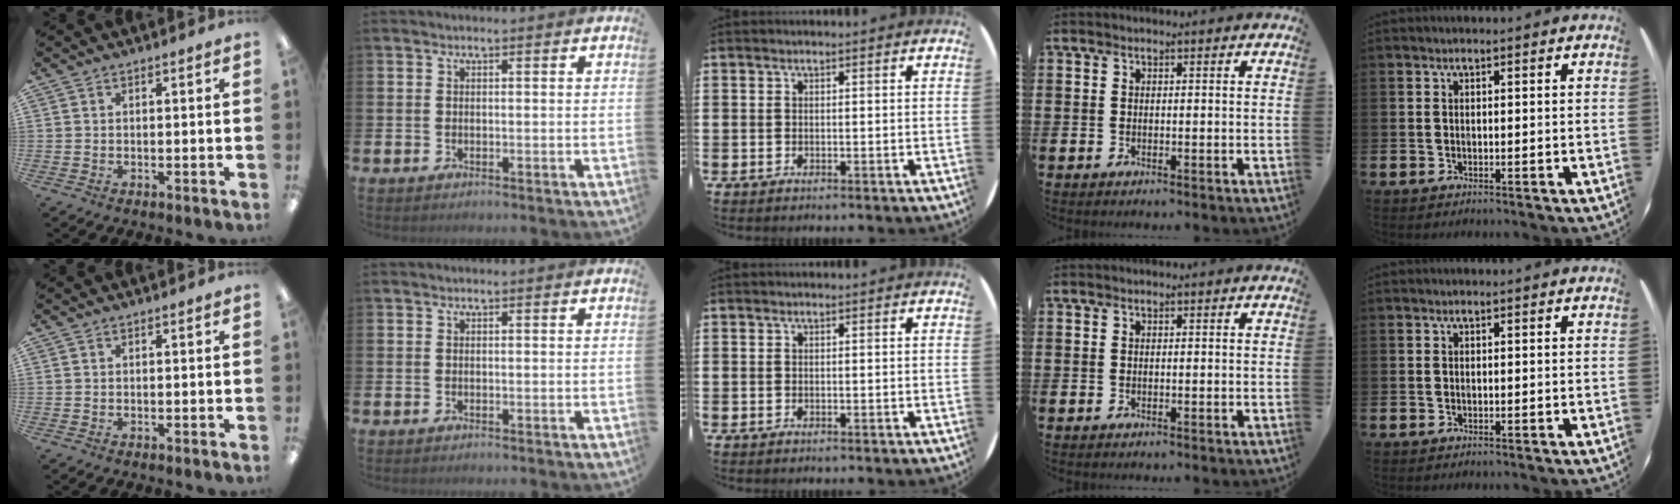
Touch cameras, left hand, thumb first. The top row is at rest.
{}